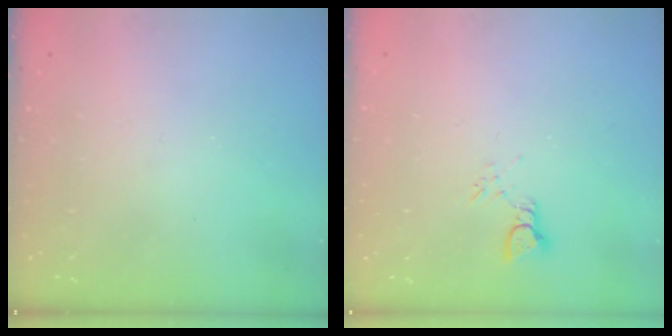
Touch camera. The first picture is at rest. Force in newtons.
{"total": 2.2, "press": 2.2, "slide": 0.1}